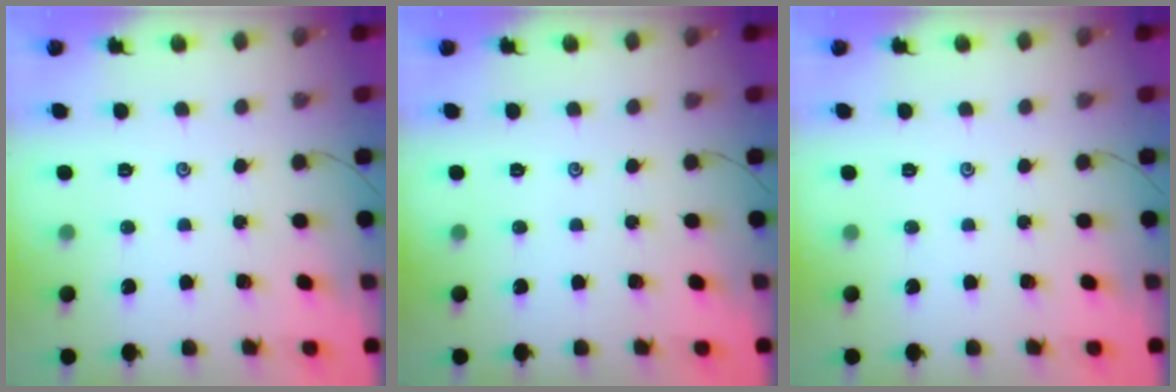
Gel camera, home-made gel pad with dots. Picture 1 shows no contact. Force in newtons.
{"total": 0.0}
{"total": 0.0}